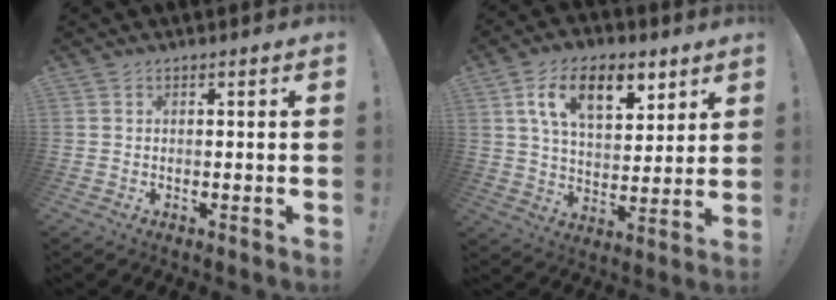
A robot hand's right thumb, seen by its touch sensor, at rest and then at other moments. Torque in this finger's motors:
{"motor_torque": [1.59, 2.49, 0.66, -0.24, 0.17]}